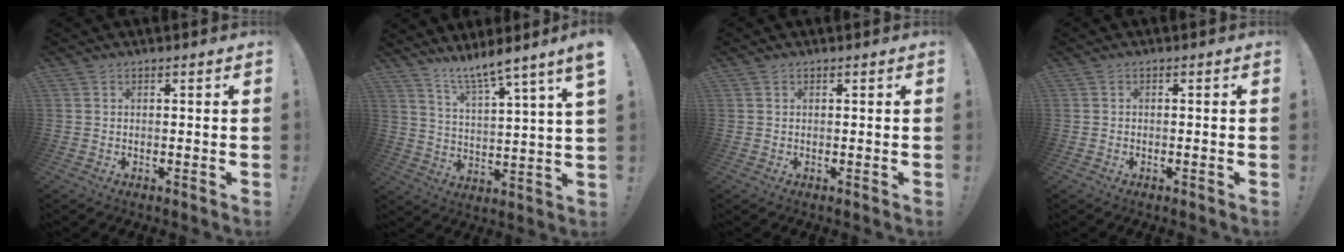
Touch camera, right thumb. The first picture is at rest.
{"total": 8.6, "force": [7.2, -0.3, 4.6], "torque": [-0.078, -0.061, 0.116]}
{"total": 0.0}
{"total": 0.9, "force": [-0.8, 0.3, 0.3], "torque": [-0.006, 0.002, -0.014]}